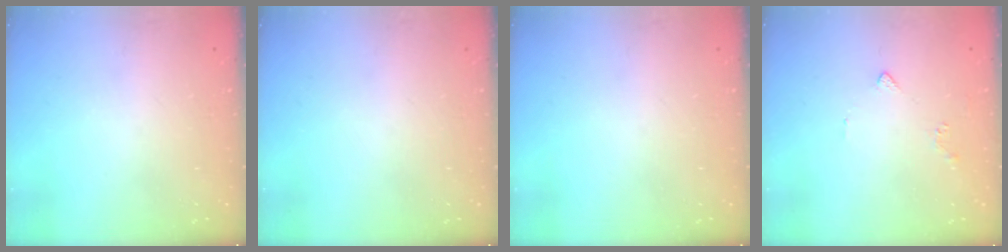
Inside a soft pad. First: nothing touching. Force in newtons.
{"total": 0.0}
{"total": 0.0}
{"total": 1.8, "press": 1.7, "slide": 0.6}